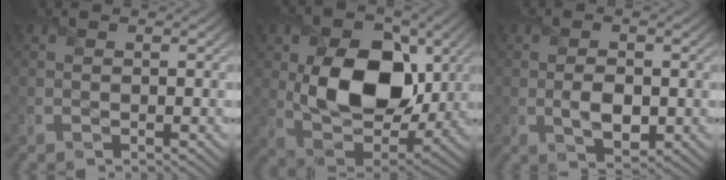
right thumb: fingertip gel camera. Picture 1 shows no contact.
{"total": 13.7, "force": [1.7, 9.6, 9.6], "torque": [-0.166, -0.011, 0.032]}
{"total": 3.5, "force": [-0.5, 2.0, 2.8], "torque": [-0.054, -0.008, -0.005]}